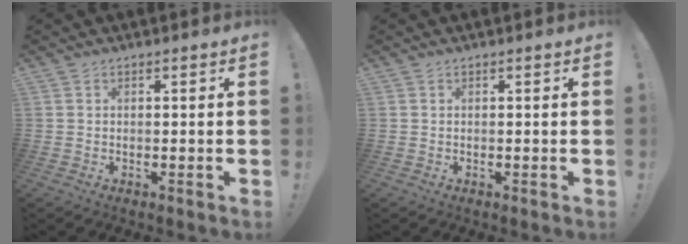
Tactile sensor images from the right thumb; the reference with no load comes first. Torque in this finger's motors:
{"motor_torque": [0.00, 0.00, -0.09, 0.09, 0.00]}